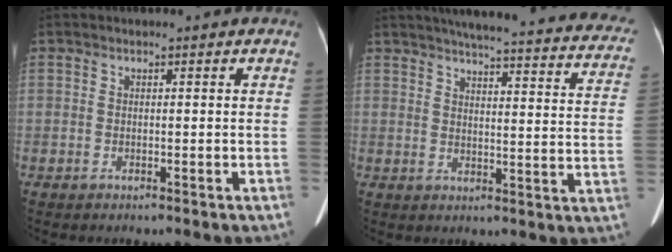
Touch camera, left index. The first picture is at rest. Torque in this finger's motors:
{"motor_torque": [0.82, -1.32, 0.26, 0.10]}